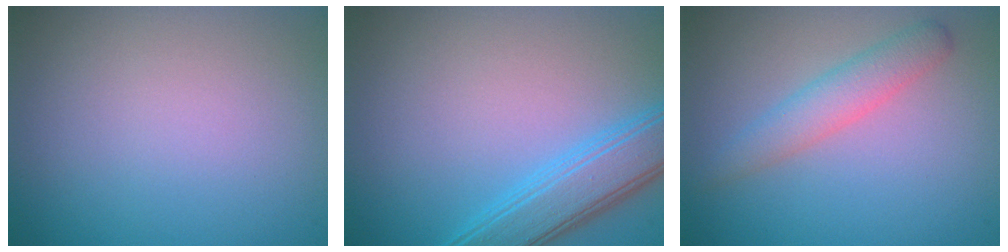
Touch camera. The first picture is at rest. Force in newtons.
{"total": 4.8, "press": 4.8, "slide": 0.3}
{"total": 2.7, "press": 2.7, "slide": 0.1}